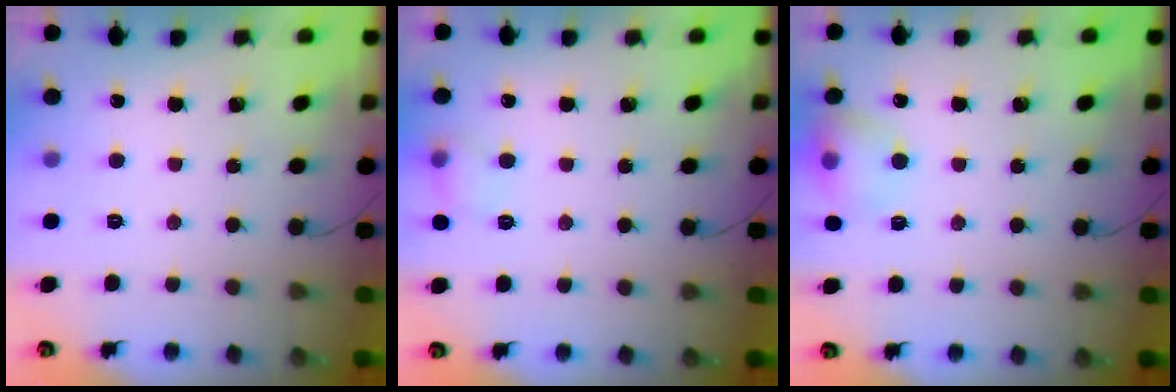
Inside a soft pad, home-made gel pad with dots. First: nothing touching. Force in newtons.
{"total": 6.2, "press": 6.0, "slide": 1.6}
{"total": 9.3, "press": 9.1, "slide": 1.6}